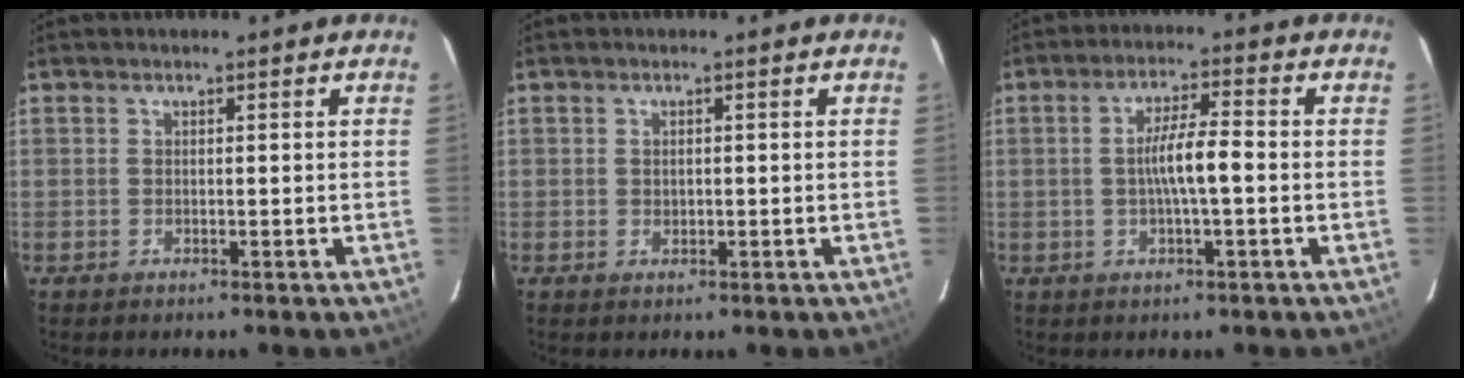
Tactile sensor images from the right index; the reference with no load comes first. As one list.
[{"total": 1.0, "force": [0.0, 0.9, 0.5], "torque": [-0.008, 0.000, 0.002]}, {"total": 5.8, "force": [-0.7, 0.3, 5.8], "torque": [-0.104, 0.003, -0.011]}]